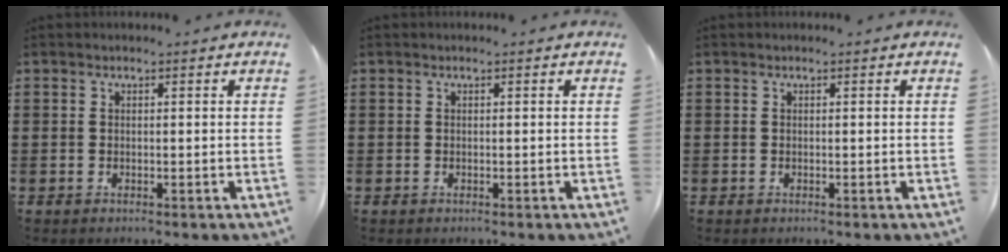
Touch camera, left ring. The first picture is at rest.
{"total": 0.0}
{"total": 0.0}